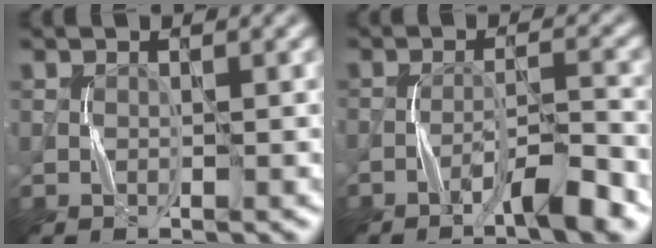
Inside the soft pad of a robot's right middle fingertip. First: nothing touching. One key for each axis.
{"total": 4.3, "fx": -3.0, "fy": 0.4, "fz": 3.1, "tx": -0.050, "ty": 0.008, "tz": -0.056}